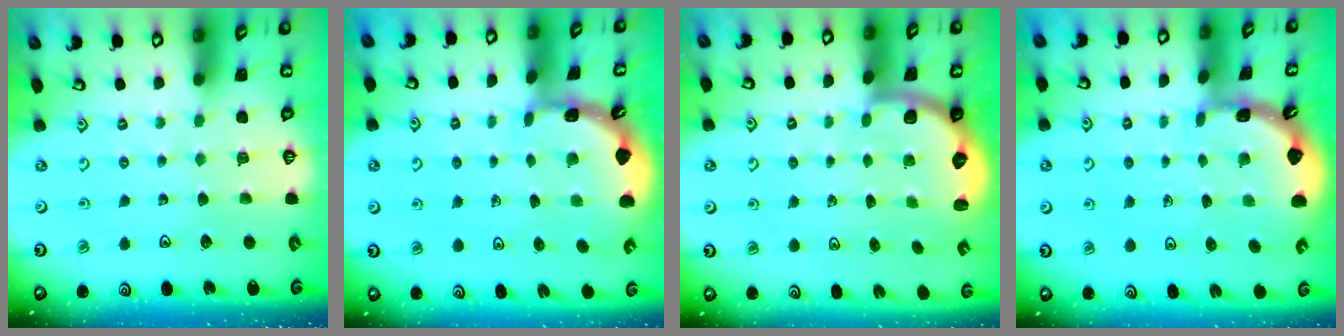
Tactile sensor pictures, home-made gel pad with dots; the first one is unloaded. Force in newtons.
{"total": 1.6, "press": 1.6, "slide": 0.2}
{"total": 2.6, "press": 2.3, "slide": 1.2}
{"total": 1.8, "press": 1.8, "slide": 0.1}